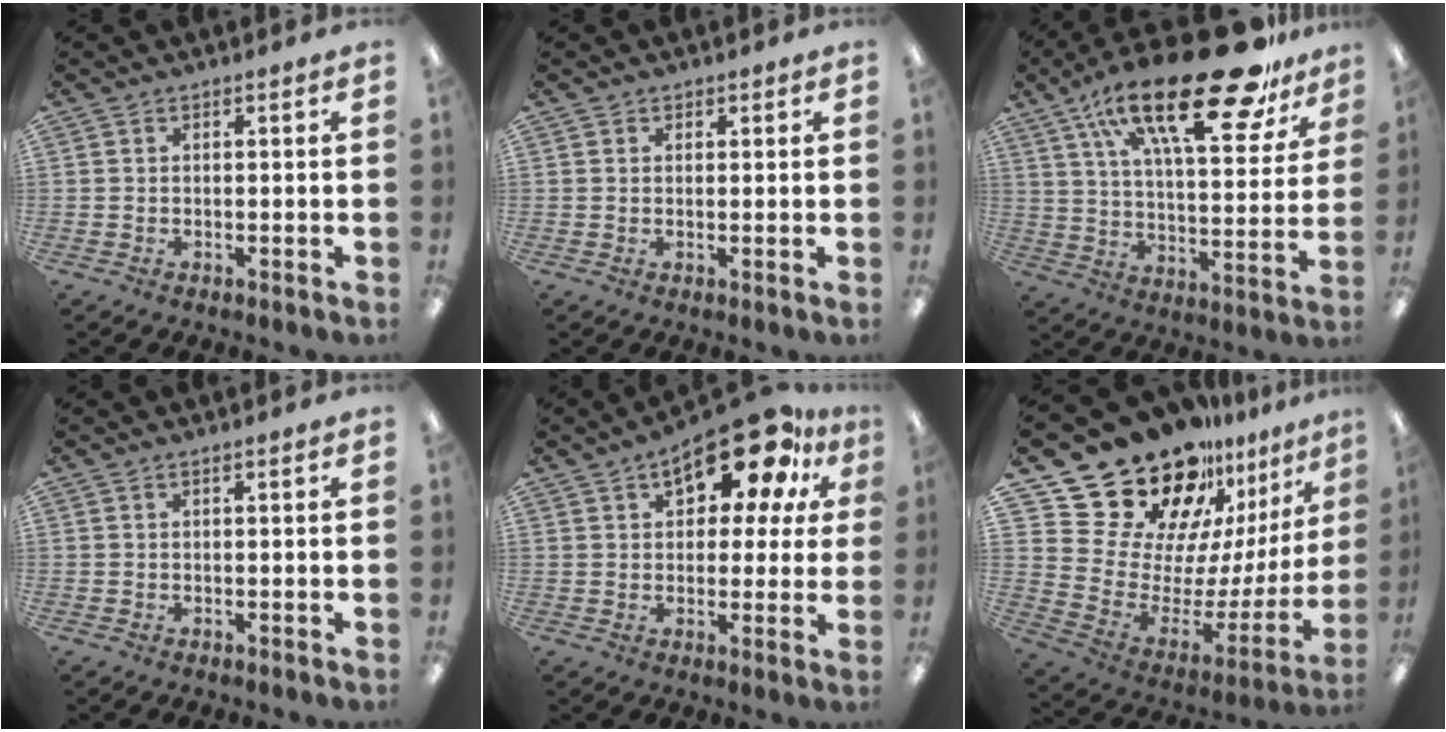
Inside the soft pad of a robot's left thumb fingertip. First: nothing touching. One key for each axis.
{"total": 1.1, "fx": 0.7, "fy": 0.8, "fz": 0.1, "tx": 0.006, "ty": -0.001, "tz": 0.010}
{"total": 28.8, "fx": 18.3, "fy": 9.9, "fz": 19.8, "tx": -0.309, "ty": -0.106, "tz": 0.297}
{"total": 0.0}
{"total": 16.5, "fx": 10.0, "fy": 7.2, "fz": 11.0, "tx": -0.156, "ty": -0.052, "tz": 0.164}
{"total": 25.8, "fx": 20.2, "fy": 12.7, "fz": 9.7, "tx": -0.164, "ty": -0.157, "tz": 0.387}